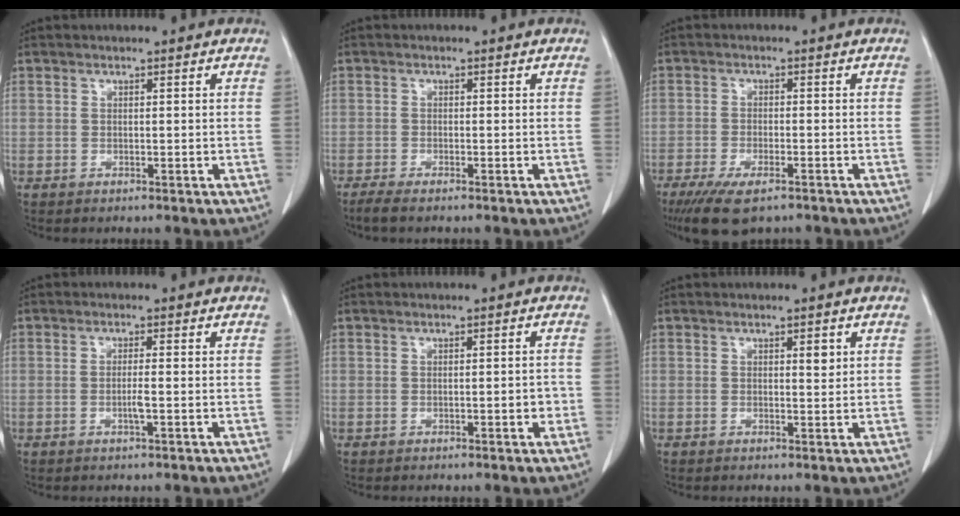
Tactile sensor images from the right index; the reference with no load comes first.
{"total": 2.9, "force": [-2.3, 0.3, 1.7], "torque": [-0.030, -0.007, -0.036]}
{"total": 7.9, "force": [-5.6, 2.4, 5.1], "torque": [-0.086, -0.015, -0.090]}
{"total": 2.0, "force": [-0.6, -0.1, 1.9], "torque": [-0.039, -0.002, -0.010]}
{"total": 1.7, "force": [-0.4, 0.5, 1.5], "torque": [-0.021, 0.001, -0.004]}
{"total": 1.6, "force": [0.6, 0.5, 1.3], "torque": [-0.020, -0.002, 0.009]}